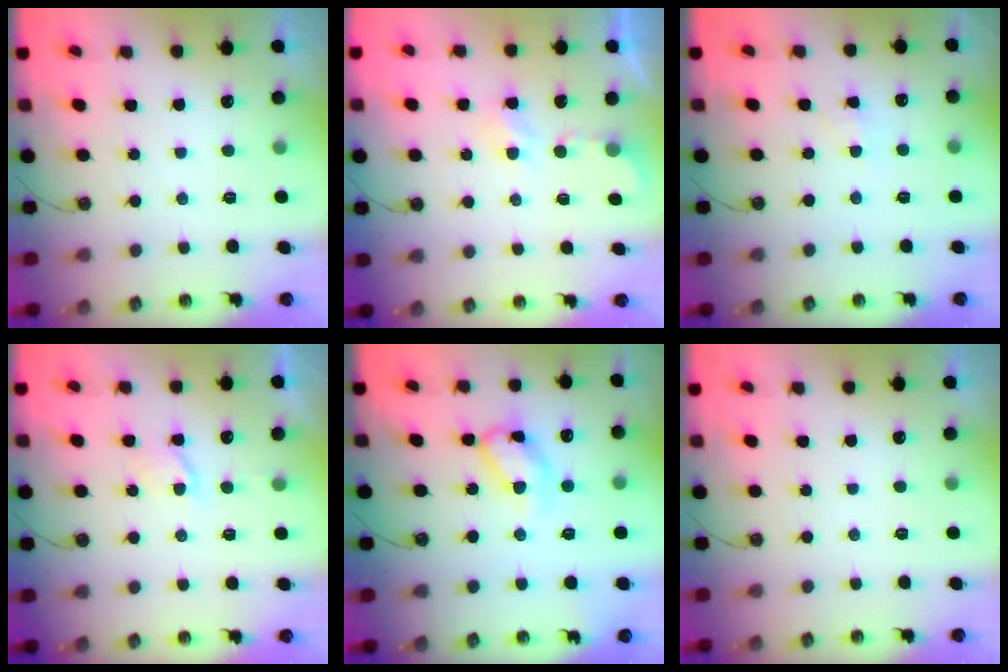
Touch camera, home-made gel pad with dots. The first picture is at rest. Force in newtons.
{"total": 3.6, "press": 3.5, "slide": 0.6}
{"total": 4.2, "press": 4.2, "slide": 0.6}
{"total": 3.1, "press": 3.1, "slide": 0.4}
{"total": 12.5, "press": 12.5, "slide": 0.8}
{"total": 0.0}